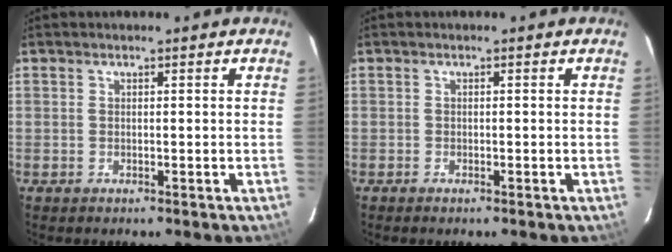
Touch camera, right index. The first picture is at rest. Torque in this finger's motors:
{"motor_torque": [0.14, 0.00, 0.09, 0.01]}